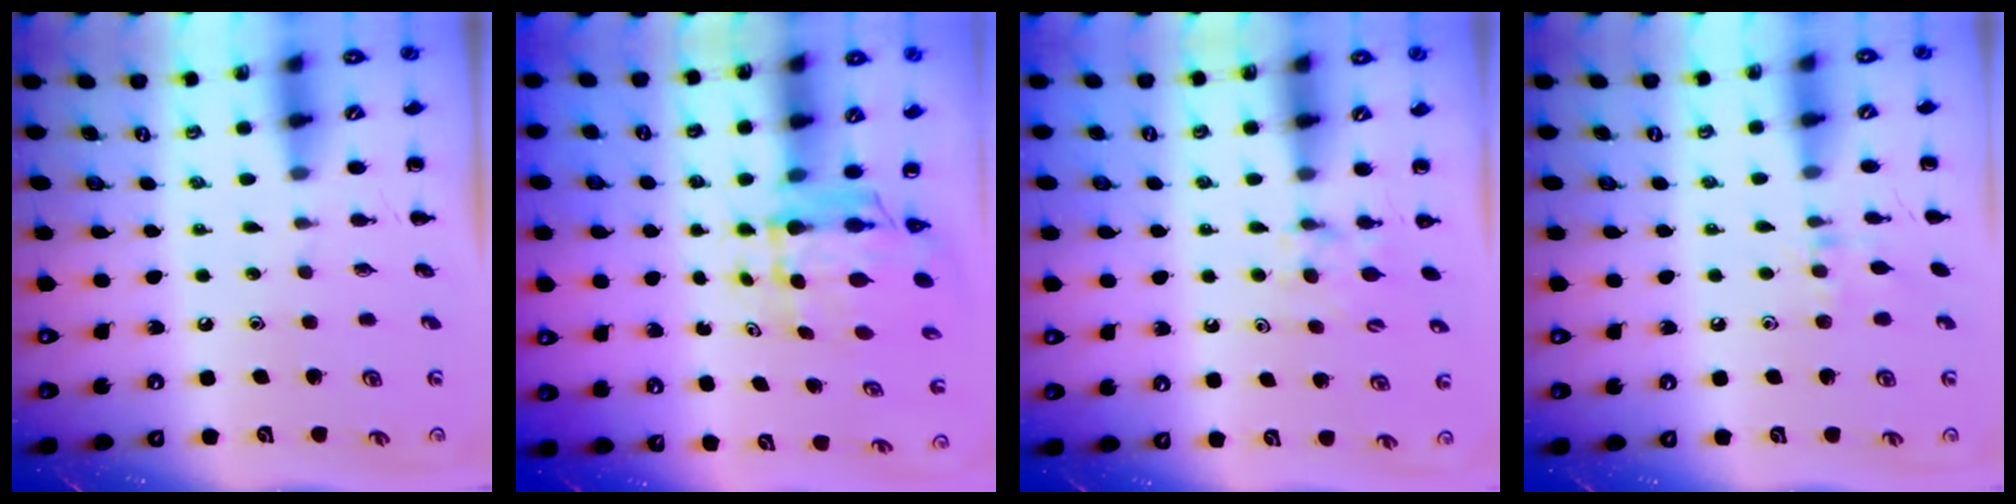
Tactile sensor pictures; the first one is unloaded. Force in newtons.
{"total": 5.7, "press": 5.5, "slide": 1.4}
{"total": 5.2, "press": 4.9, "slide": 1.4}
{"total": 6.7, "press": 6.5, "slide": 1.5}